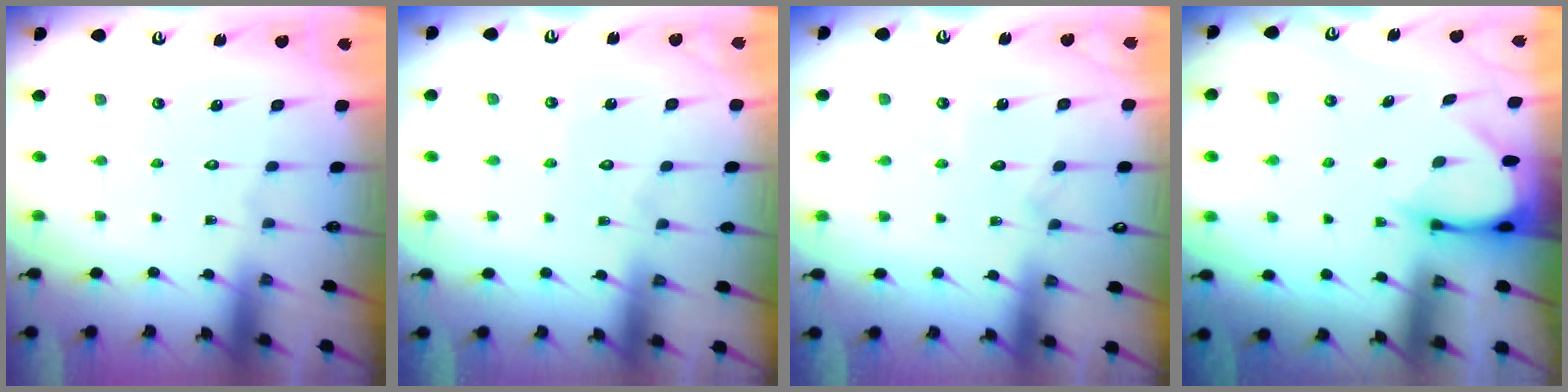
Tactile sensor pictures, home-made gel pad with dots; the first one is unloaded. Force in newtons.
{"total": 3.1, "press": 3.1, "slide": 0.4}
{"total": 5.7, "press": 5.7, "slide": 0.6}
{"total": 3.4, "press": 3.3, "slide": 0.3}